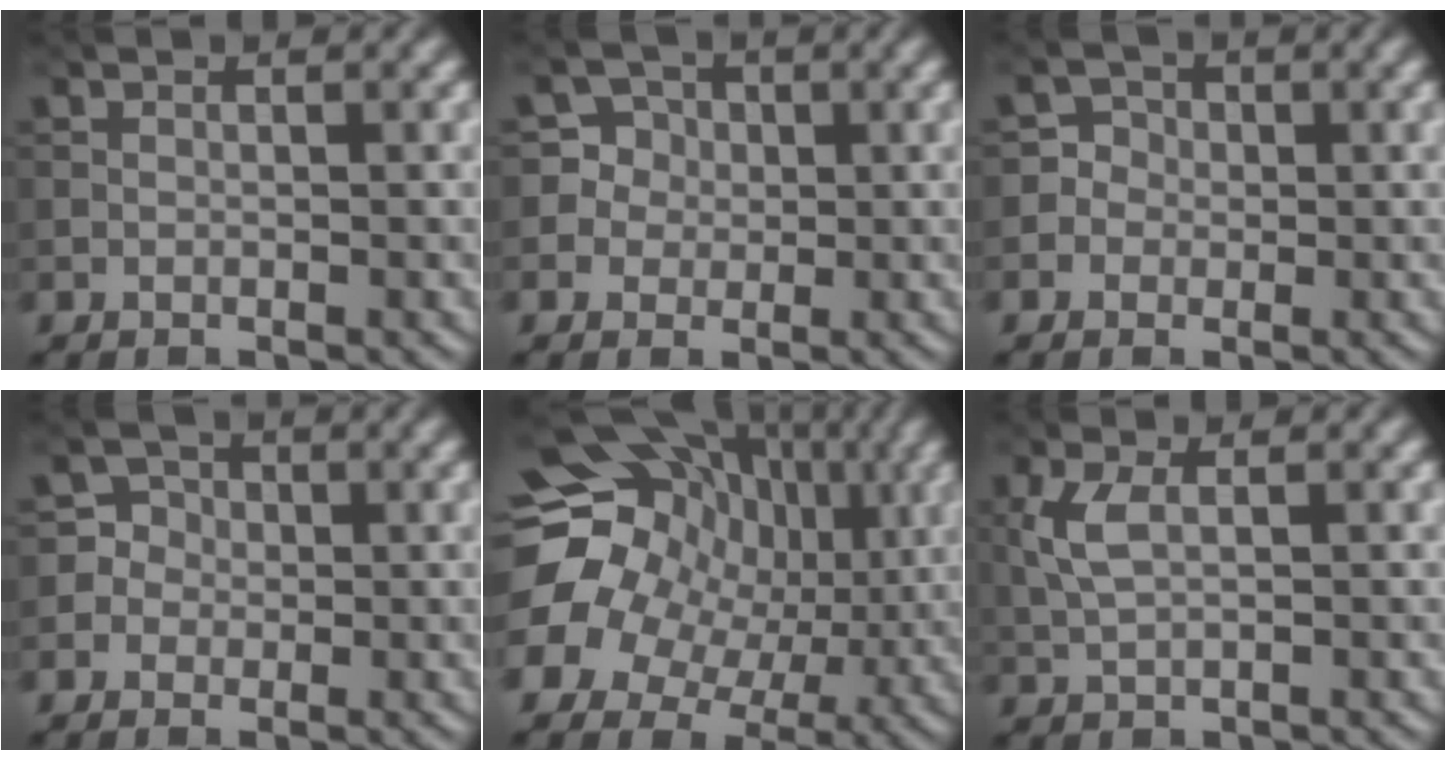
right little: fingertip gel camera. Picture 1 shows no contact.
{"total": 3.4, "force": [0.0, 3.4, 0.3], "torque": [0.005, 0.017, 0.006]}
{"total": 2.0, "force": [-0.9, 1.8, -0.1], "torque": [0.021, 0.012, -0.022]}
{"total": 2.7, "force": [-1.2, 2.4, -0.1], "torque": [0.023, 0.016, -0.029]}
{"total": 17.5, "force": [2.0, 15.1, 8.6], "torque": [-0.193, 0.024, 0.019]}
{"total": 2.0, "force": [0.0, 0.8, 1.9], "torque": [-0.052, 0.004, 0.012]}